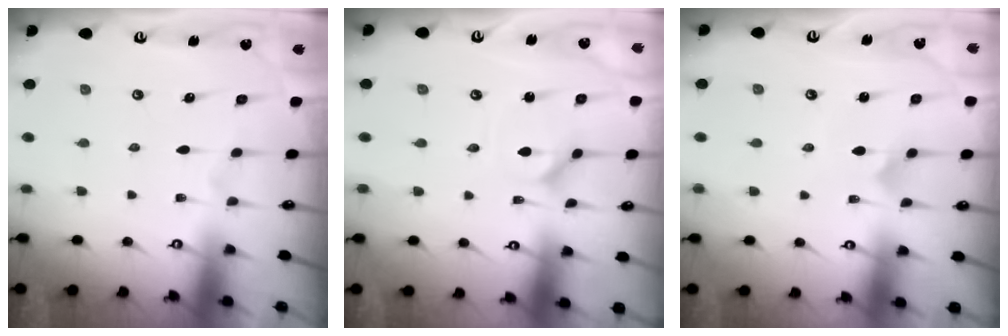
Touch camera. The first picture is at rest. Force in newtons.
{"total": 1.5, "press": 1.4, "slide": 0.3}
{"total": 2.0, "press": 2.0, "slide": 0.1}